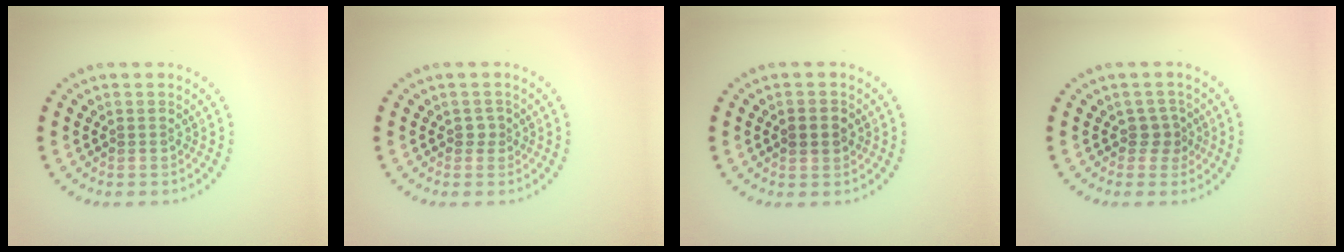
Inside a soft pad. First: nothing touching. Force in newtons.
{"total": 0.9, "press": 0.6, "slide": 0.7}
{"total": 2.4, "press": 2.4, "slide": 0.1}
{"total": 1.7, "press": 1.3, "slide": 1.0}